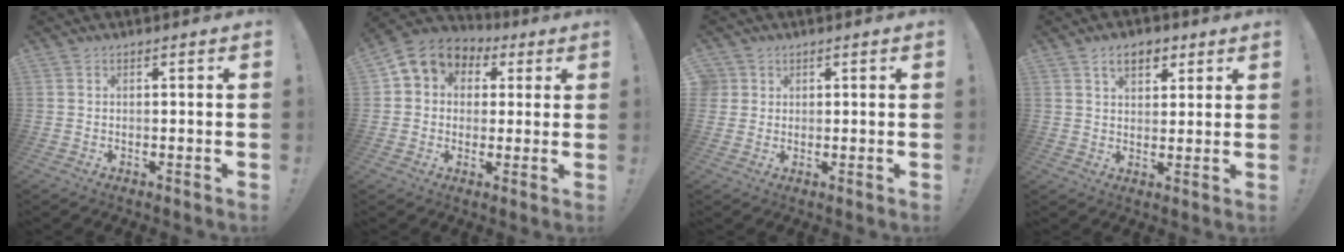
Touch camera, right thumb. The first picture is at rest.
{"total": 7.8, "force": [2.4, 6.9, 2.8], "torque": [-0.037, -0.012, 0.049]}
{"total": 2.5, "force": [1.0, 2.2, 0.2], "torque": [-0.009, 0.001, 0.020]}
{"total": 7.3, "force": [3.7, 4.8, 4.2], "torque": [-0.062, -0.003, 0.068]}